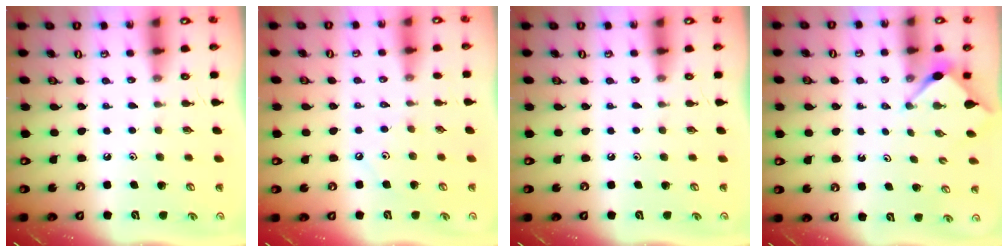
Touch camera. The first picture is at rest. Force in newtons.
{"total": 1.8, "press": 1.7, "slide": 0.4}
{"total": 0.0}
{"total": 2.8, "press": 2.8, "slide": 0.3}